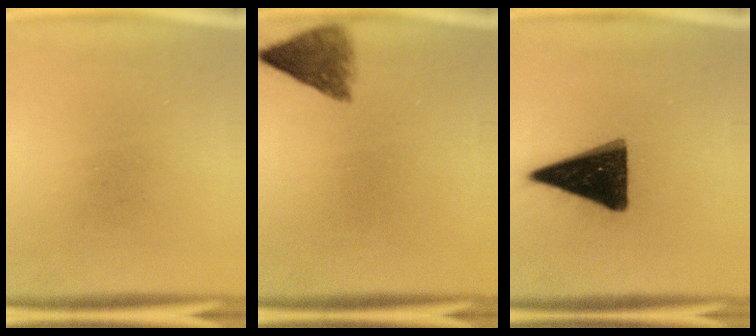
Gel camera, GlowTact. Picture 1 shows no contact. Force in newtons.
{"total": 5.0}
{"total": 16.1}